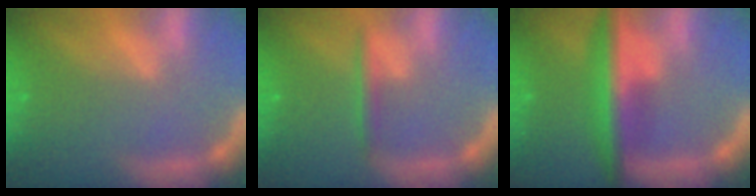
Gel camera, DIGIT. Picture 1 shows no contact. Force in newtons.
{"total": 1.9}
{"total": 7.1}